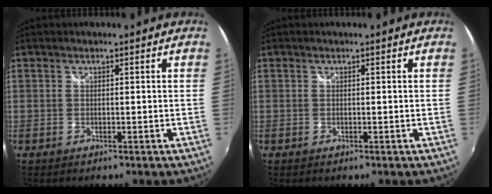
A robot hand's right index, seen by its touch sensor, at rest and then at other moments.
{"total": 0.0}